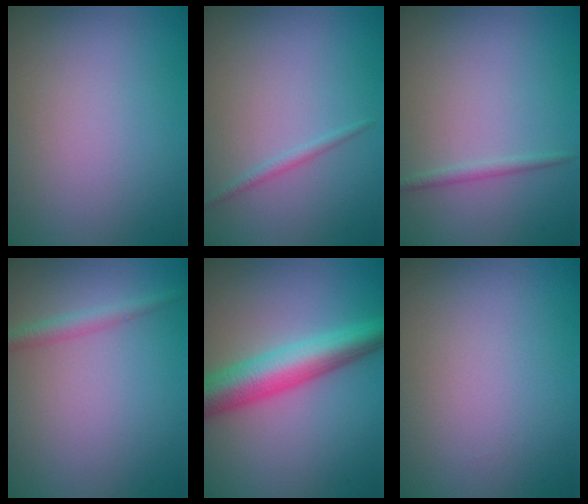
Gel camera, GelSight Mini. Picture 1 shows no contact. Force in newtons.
{"total": 0.9, "press": 0.9, "slide": 0.0}
{"total": 0.9, "press": 0.9, "slide": 0.0}
{"total": 1.7, "press": 1.7, "slide": 0.1}
{"total": 6.4, "press": 6.3, "slide": 0.2}
{"total": 0.0}